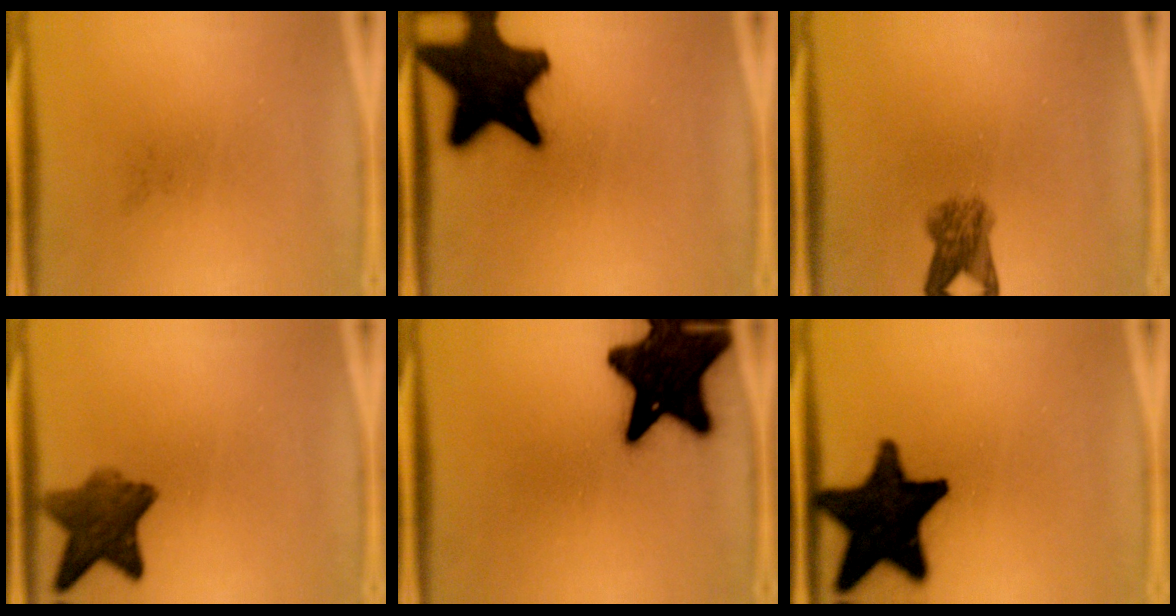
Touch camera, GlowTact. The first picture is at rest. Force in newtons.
{"total": 19.6}
{"total": 4.5}
{"total": 7.9}
{"total": 19.3}
{"total": 19.3}